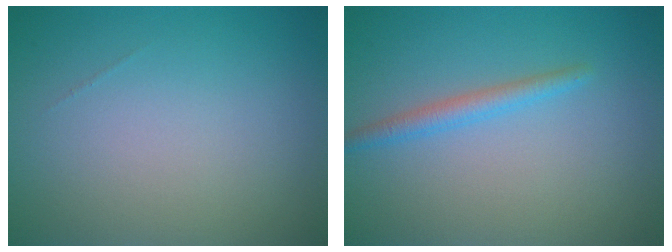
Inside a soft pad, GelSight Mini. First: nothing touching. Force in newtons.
{"total": 1.8, "press": 1.8, "slide": 0.1}